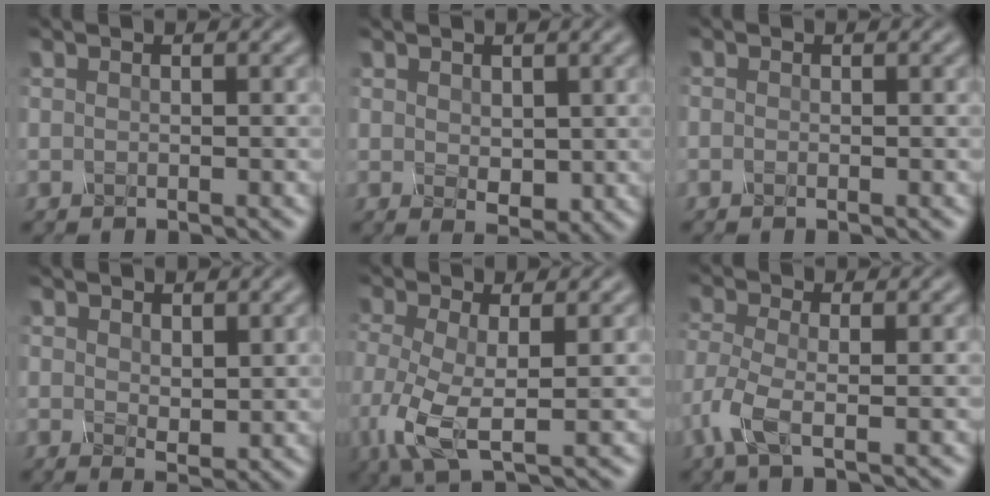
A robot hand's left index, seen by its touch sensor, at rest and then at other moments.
{"total": 1.0, "force": [0.3, 0.5, 0.8], "torque": [-0.028, -0.002, 0.029]}
{"total": 0.0}
{"total": 1.4, "force": [1.2, 0.2, 0.7], "torque": [-0.025, -0.004, 0.041]}
{"total": 4.7, "force": [-1.5, 1.7, 4.2], "torque": [-0.119, -0.015, -0.013]}
{"total": 2.9, "force": [-1.6, 0.7, 2.3], "torque": [-0.080, 0.001, -0.021]}